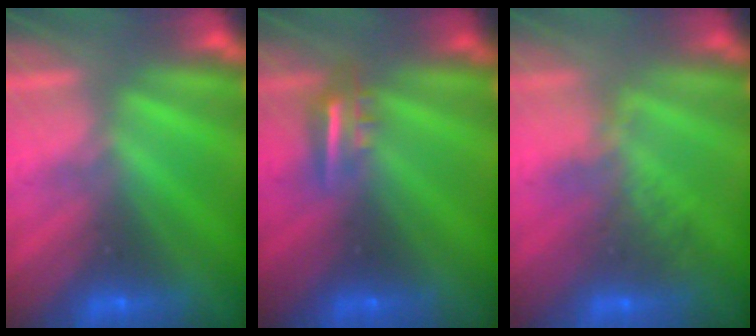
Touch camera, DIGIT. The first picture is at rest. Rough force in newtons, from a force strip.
{"total": 4.7}
{"total": 2.4}